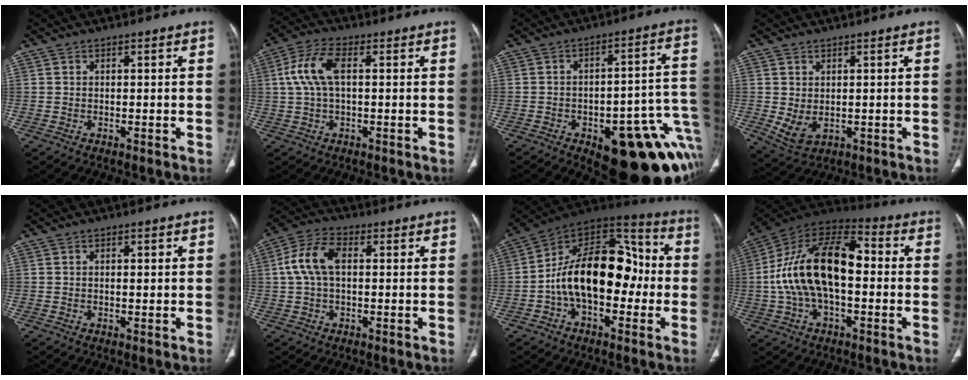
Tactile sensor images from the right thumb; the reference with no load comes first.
{"total": 8.1, "force": [1.3, 3.8, 7.1], "torque": [-0.164, 0.023, 0.023]}
{"total": 24.0, "force": [-7.9, 9.4, 20.6], "torque": [-0.192, 0.044, -0.084]}
{"total": 4.3, "force": [-0.1, 2.8, 3.2], "torque": [-0.064, -0.004, 0.017]}
{"total": 1.3, "force": [0.2, 0.6, 1.2], "torque": [-0.018, 0.004, 0.002]}
{"total": 8.6, "force": [1.1, 5.0, 6.9], "torque": [-0.147, 0.027, 0.019]}
{"total": 21.2, "force": [-2.1, 12.6, 16.9], "torque": [-0.247, 0.053, -0.042]}
{"total": 20.4, "force": [-0.3, 10.9, 17.2], "torque": [-0.313, 0.045, -0.011]}